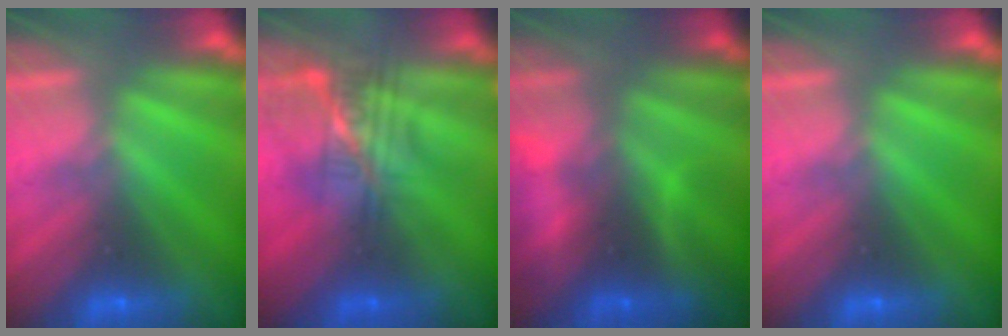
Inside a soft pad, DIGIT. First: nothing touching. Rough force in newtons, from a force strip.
{"total": 2.4}
{"total": 10.8}
{"total": 0.0}